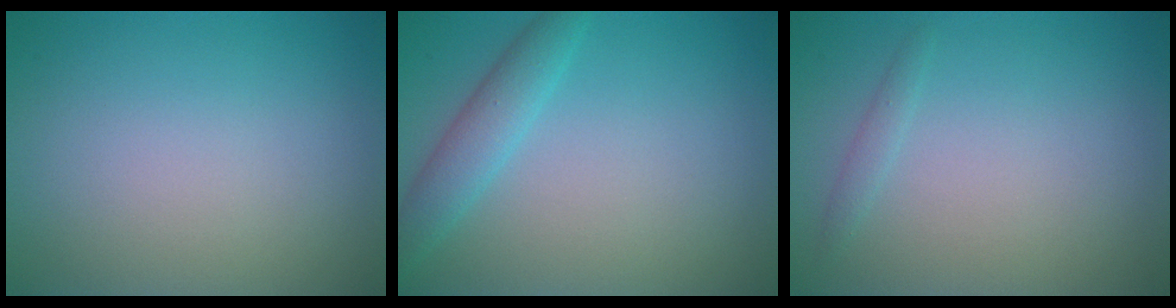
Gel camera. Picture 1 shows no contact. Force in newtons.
{"total": 2.8, "press": 2.8, "slide": 0.2}
{"total": 0.8, "press": 0.8, "slide": 0.1}